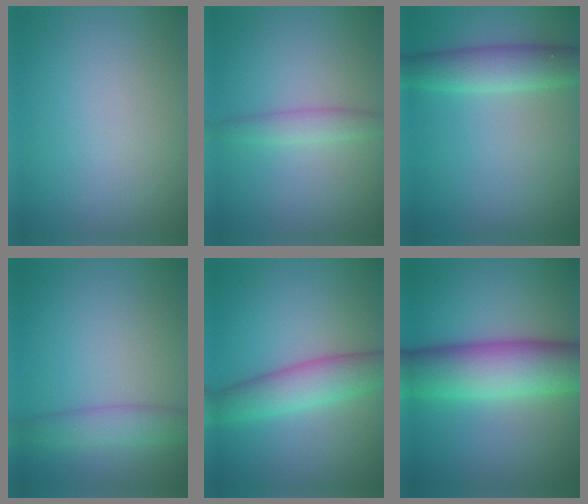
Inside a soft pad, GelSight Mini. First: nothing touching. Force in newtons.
{"total": 1.9, "press": 1.9, "slide": 0.0}
{"total": 4.0, "press": 4.0, "slide": 0.2}
{"total": 2.8, "press": 2.8, "slide": 0.1}
{"total": 4.7, "press": 4.7, "slide": 0.2}
{"total": 9.4, "press": 9.4, "slide": 0.4}